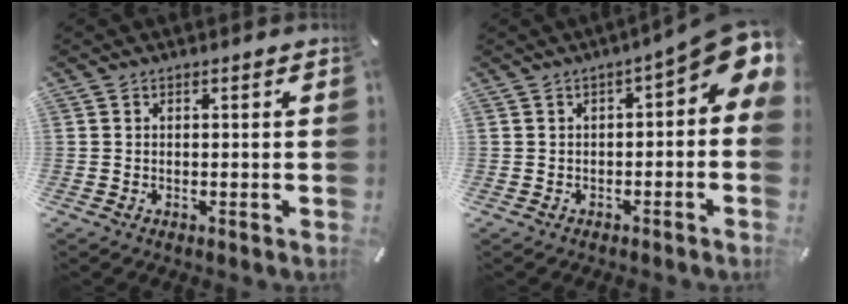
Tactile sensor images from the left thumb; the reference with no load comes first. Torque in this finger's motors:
{"motor_torque": [2.44, 2.57, 1.50, -1.27, 0.10]}